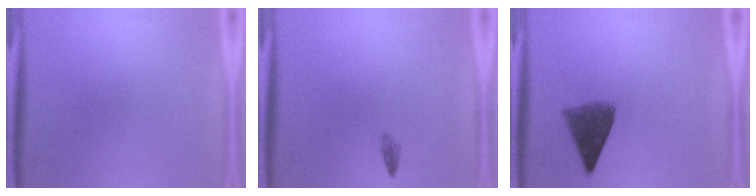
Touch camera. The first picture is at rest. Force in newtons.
{"total": 0.8}
{"total": 7.1}